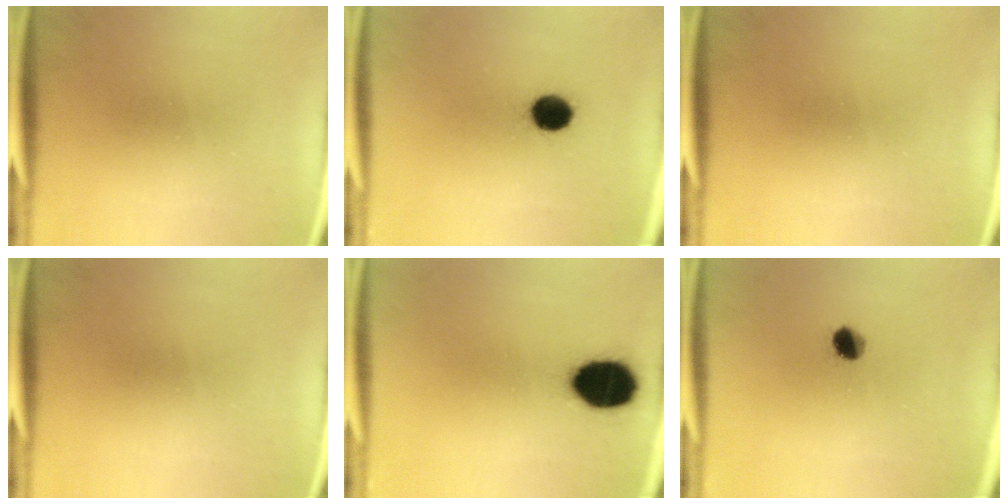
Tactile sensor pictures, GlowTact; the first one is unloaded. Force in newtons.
{"total": 7.0}
{"total": 0.0}
{"total": 0.0}
{"total": 13.5}
{"total": 4.0}